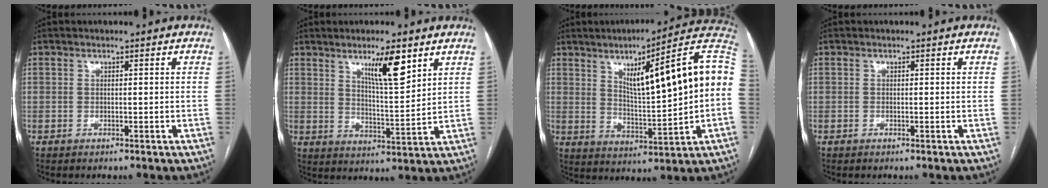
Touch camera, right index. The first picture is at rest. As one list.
[{"total": 8.0, "force": [4.8, 0.7, 6.4], "torque": [-0.110, -0.010, 0.082]}, {"total": 18.7, "force": [3.2, 1.4, 18.4], "torque": [-0.260, 0.022, 0.043]}, {"total": 0.0}]